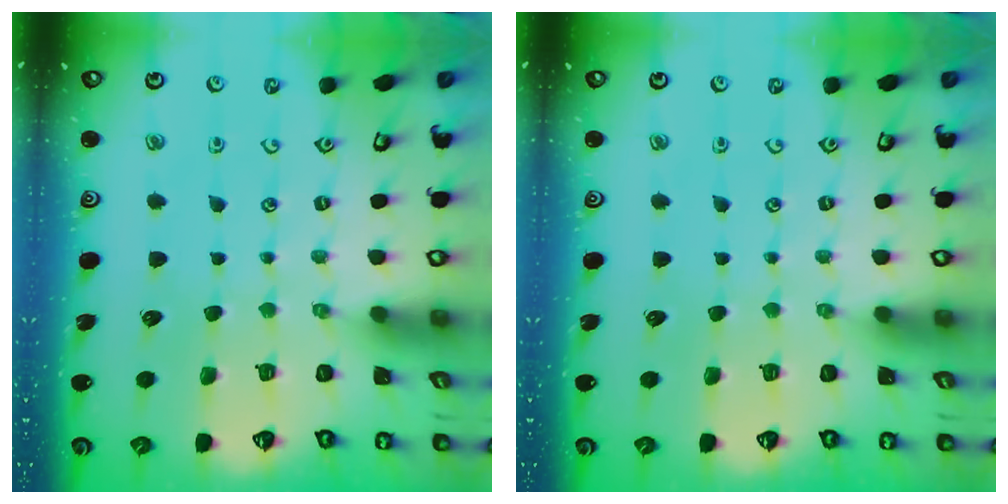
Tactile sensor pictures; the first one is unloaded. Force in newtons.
{"total": 0.0}